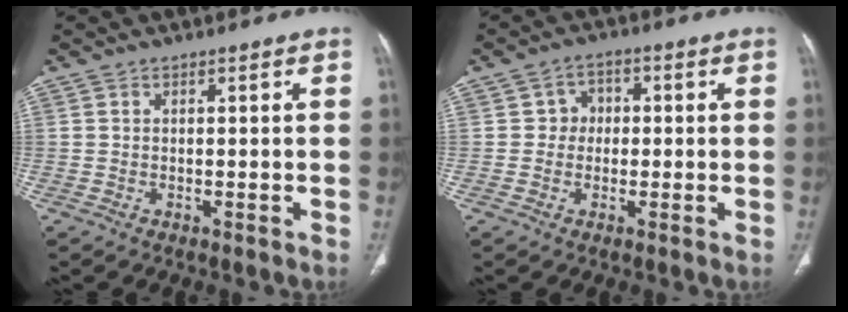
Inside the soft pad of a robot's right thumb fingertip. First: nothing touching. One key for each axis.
{"total": 3.9, "fx": -0.1, "fy": 3.6, "fz": 1.6, "tx": 0.009, "ty": 0.014, "tz": -0.011}